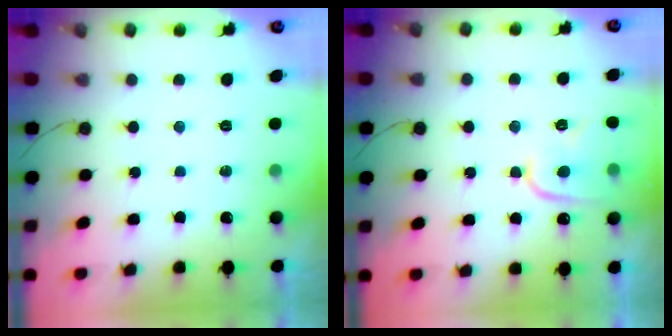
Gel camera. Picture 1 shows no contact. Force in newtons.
{"total": 12.0, "press": 11.9, "slide": 0.9}